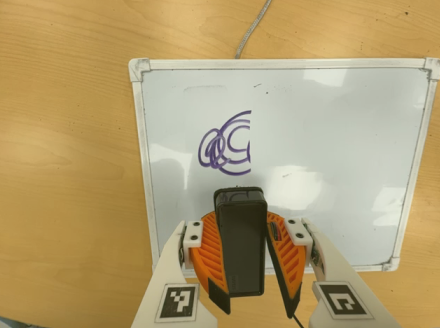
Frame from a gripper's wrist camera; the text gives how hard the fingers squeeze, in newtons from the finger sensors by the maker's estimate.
{"total": 11.9, "left": 11.2, "right": 12.7}